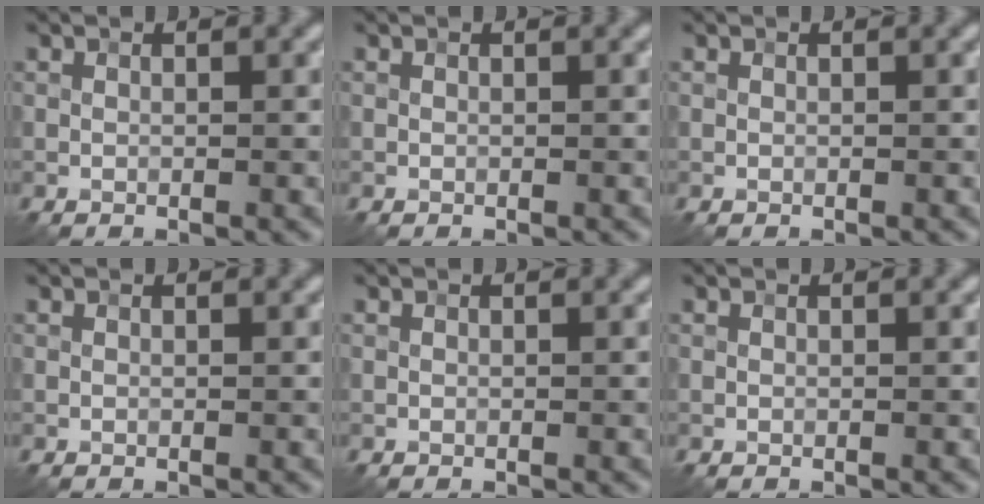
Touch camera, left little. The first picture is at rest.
{"total": 0.0}
{"total": 0.0}
{"total": 0.0}
{"total": 0.0}
{"total": 0.0}